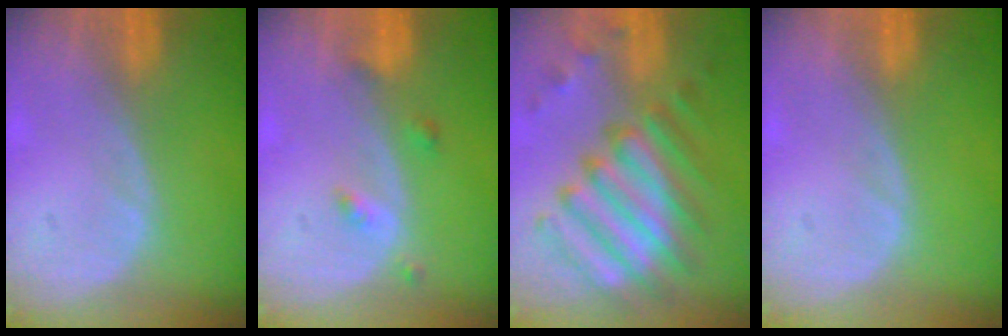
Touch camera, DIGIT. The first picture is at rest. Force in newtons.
{"total": 2.1, "press": 2.1, "slide": 0.2}
{"total": 11.3, "press": 10.6, "slide": 3.9}
{"total": 0.0}